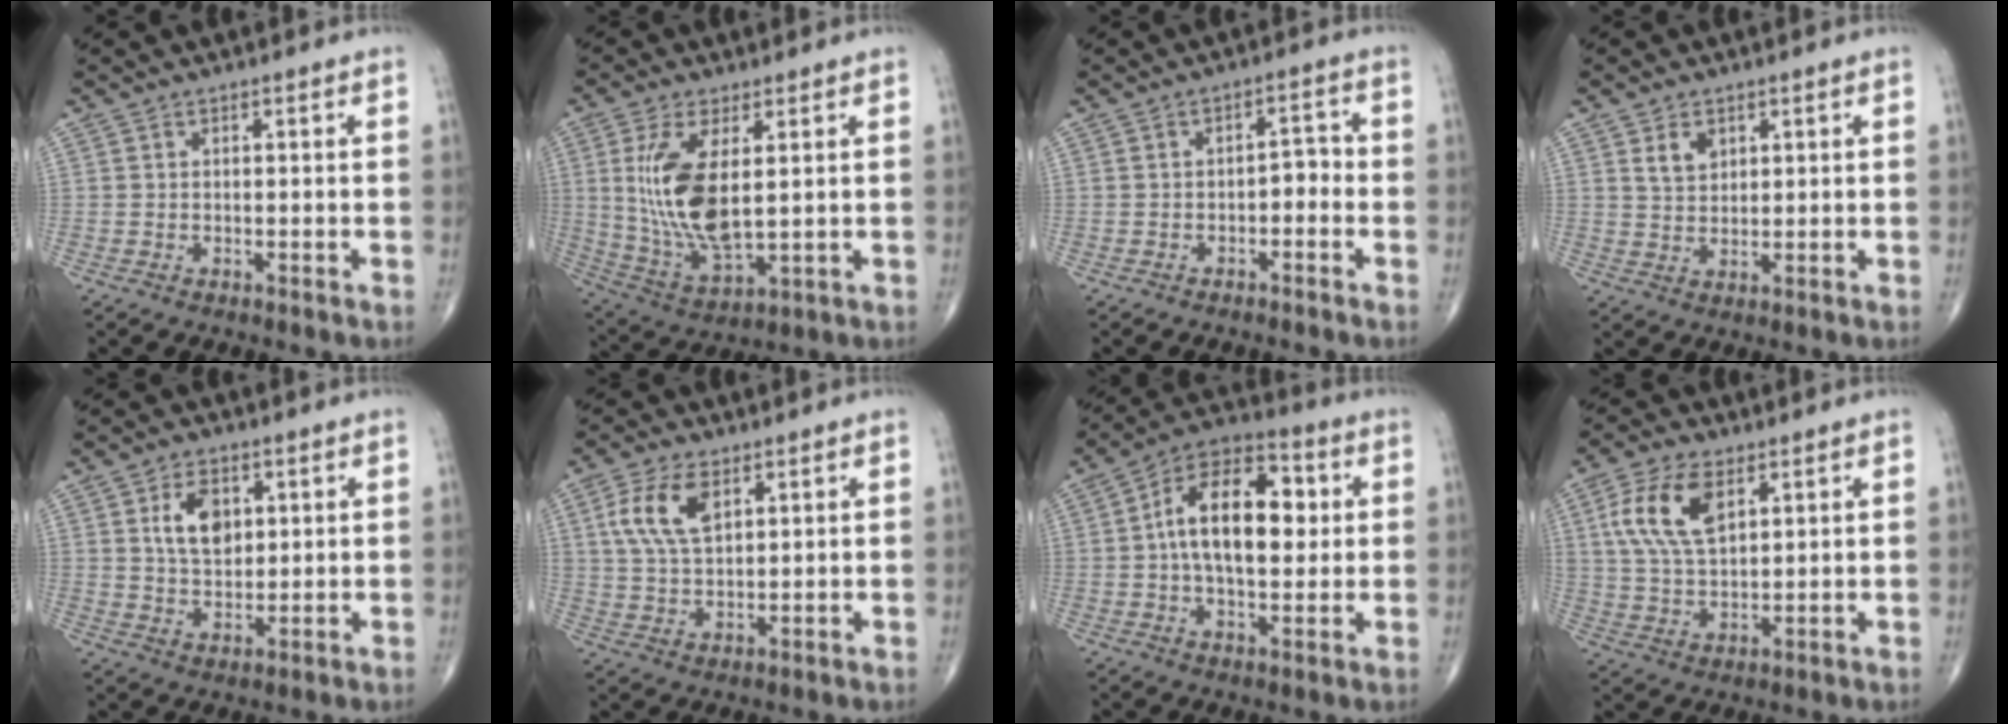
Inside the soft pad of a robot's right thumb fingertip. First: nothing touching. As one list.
[{"total": 14.3, "force": [2.4, 6.2, 12.6], "torque": [-0.259, -0.022, 0.061]}, {"total": 3.4, "force": [-1.2, 1.9, 2.5], "torque": [-0.022, 0.024, -0.023]}, {"total": 4.1, "force": [1.9, 2.7, 2.3], "torque": [-0.028, -0.014, 0.039]}, {"total": 7.8, "force": [2.4, 5.0, 5.5], "torque": [-0.077, -0.012, 0.046]}, {"total": 9.1, "force": [3.4, 4.8, 7.0], "torque": [-0.138, -0.005, 0.067]}, {"total": 16.7, "force": [1.8, 9.1, 13.9], "torque": [-0.211, 0.024, 0.021]}, {"total": 11.6, "force": [4.3, 6.1, 8.9], "torque": [-0.173, -0.006, 0.084]}]